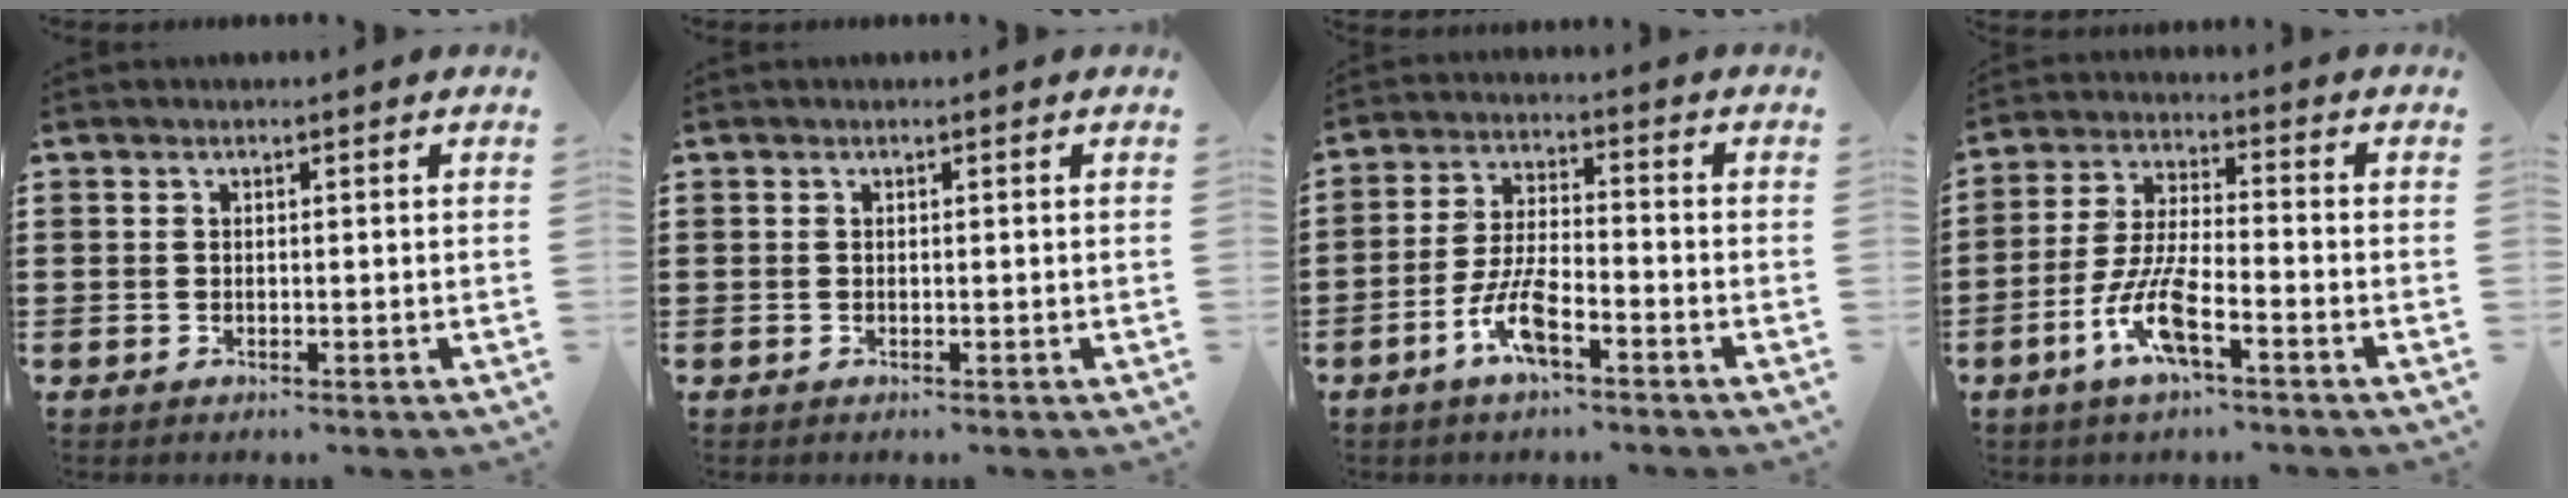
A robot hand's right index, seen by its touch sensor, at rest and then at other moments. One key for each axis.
{"total": 0.0}
{"total": 7.3, "fx": -4.1, "fy": 2.0, "fz": 5.8, "tx": -0.132, "ty": -0.005, "tz": -0.079}
{"total": 8.7, "fx": -4.5, "fy": 1.8, "fz": 7.2, "tx": -0.168, "ty": -0.012, "tz": -0.089}